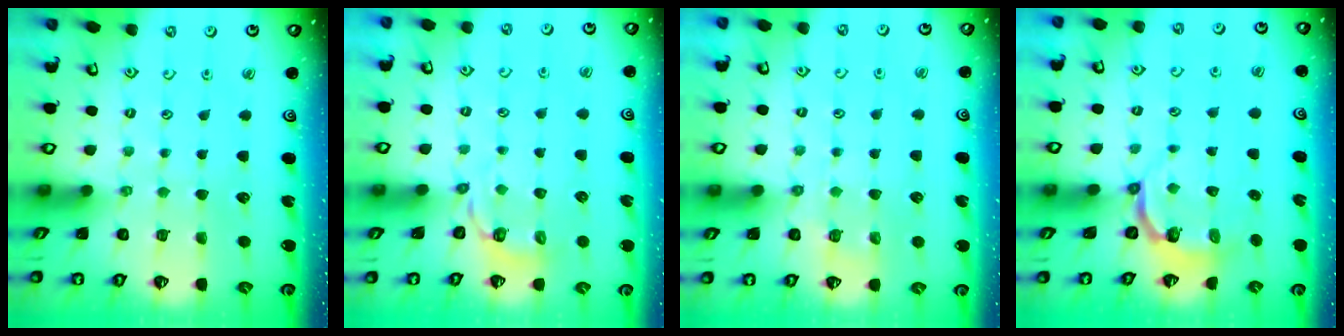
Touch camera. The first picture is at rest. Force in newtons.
{"total": 3.2, "press": 2.1, "slide": 2.4}
{"total": 5.6, "press": 5.5, "slide": 0.8}
{"total": 4.3, "press": 3.1, "slide": 3.0}